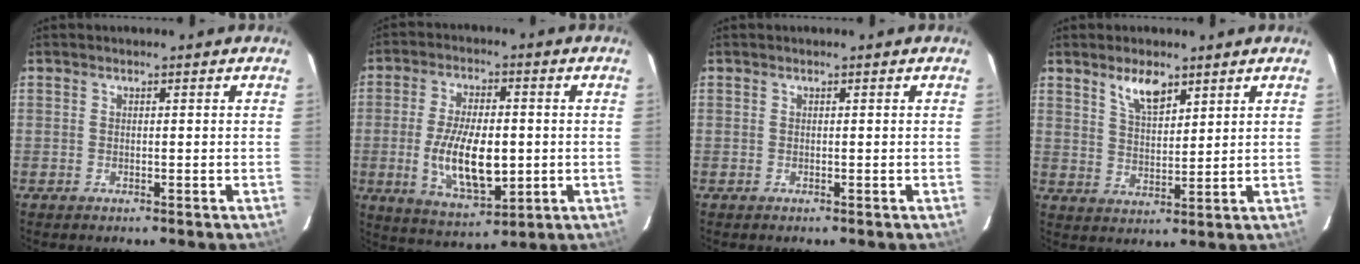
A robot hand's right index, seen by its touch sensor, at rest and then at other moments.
{"total": 13.2, "force": [-1.7, 6.0, 11.7], "torque": [-0.226, -0.015, -0.020]}
{"total": 0.0}
{"total": 6.0, "force": [4.1, 2.3, 3.8], "torque": [-0.066, 0.001, 0.080]}